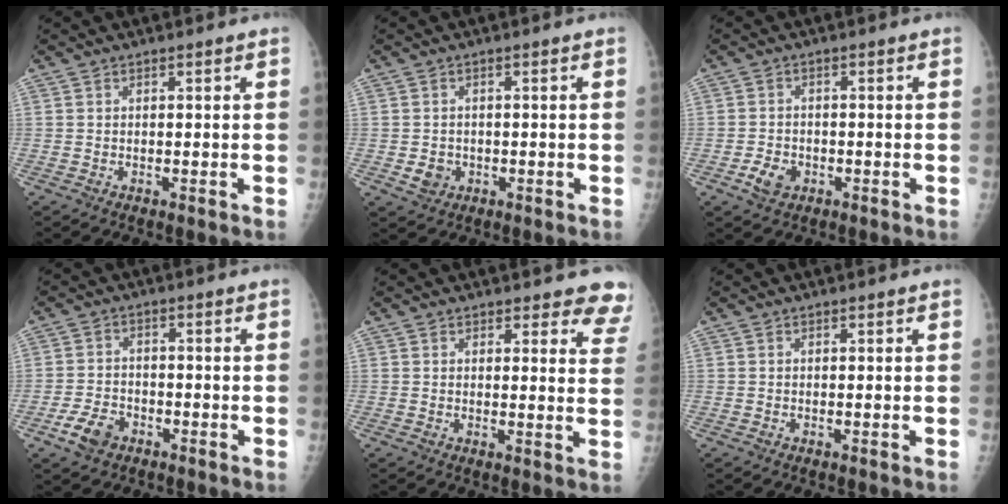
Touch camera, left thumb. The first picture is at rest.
{"total": 3.3, "force": [-0.8, 2.9, 1.2], "torque": [-0.008, 0.003, -0.007]}
{"total": 4.1, "force": [-1.7, 3.1, 2.0], "torque": [-0.029, 0.006, -0.028]}
{"total": 5.6, "force": [-3.1, 3.8, 2.8], "torque": [-0.046, 0.014, -0.054]}
{"total": 8.3, "force": [7.6, 3.1, 1.1], "torque": [0.046, -0.038, 0.050]}
{"total": 0.0}